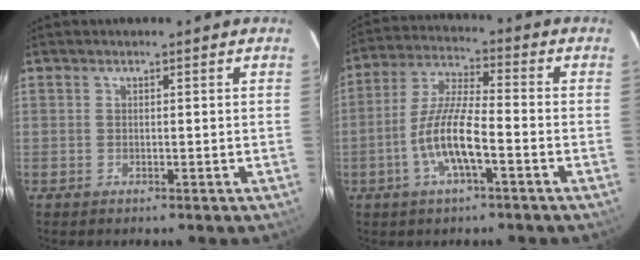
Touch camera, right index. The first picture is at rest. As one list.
[{"total": 10.4, "force": [-4.0, 2.1, 9.4], "torque": [-0.196, 0.000, -0.078]}]